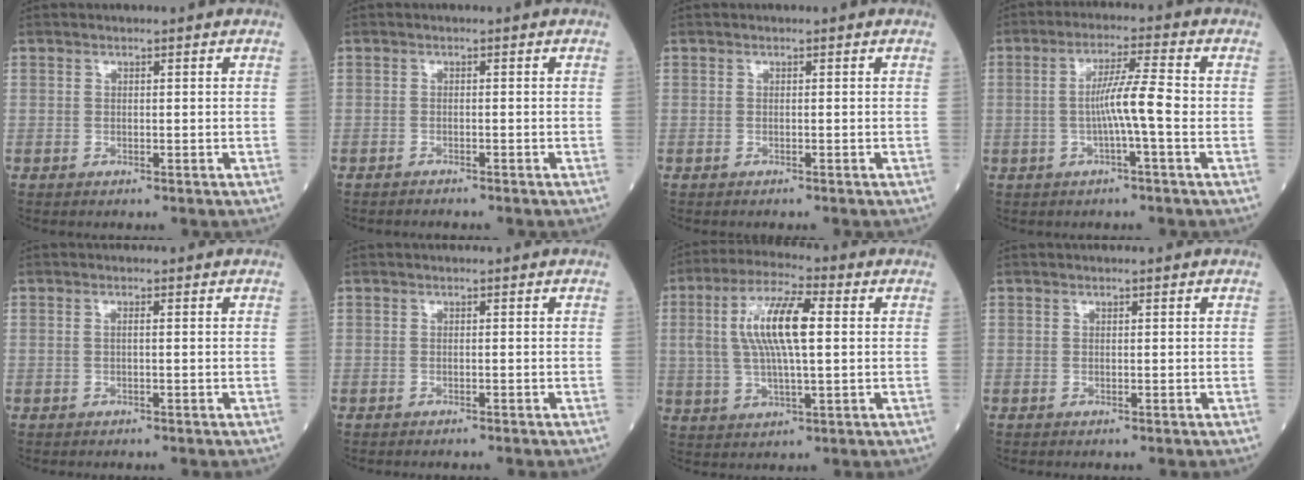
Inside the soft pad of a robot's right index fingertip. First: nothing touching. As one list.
[{"total": 0.8, "force": [-0.8, -0.1, 0.0], "torque": [-0.005, -0.001, -0.010]}, {"total": 0.0}, {"total": 6.1, "force": [-0.8, -0.7, 6.0], "torque": [-0.106, 0.007, -0.015]}, {"total": 0.6, "force": [0.1, 0.0, 0.6], "torque": [-0.013, 0.001, 0.002]}, {"total": 0.7, "force": [-0.7, -0.1, 0.3], "torque": [-0.002, 0.001, -0.009]}, {"total": 11.2, "force": [1.9, 2.6, 10.7], "torque": [-0.219, 0.018, 0.037]}, {"total": 0.0}]